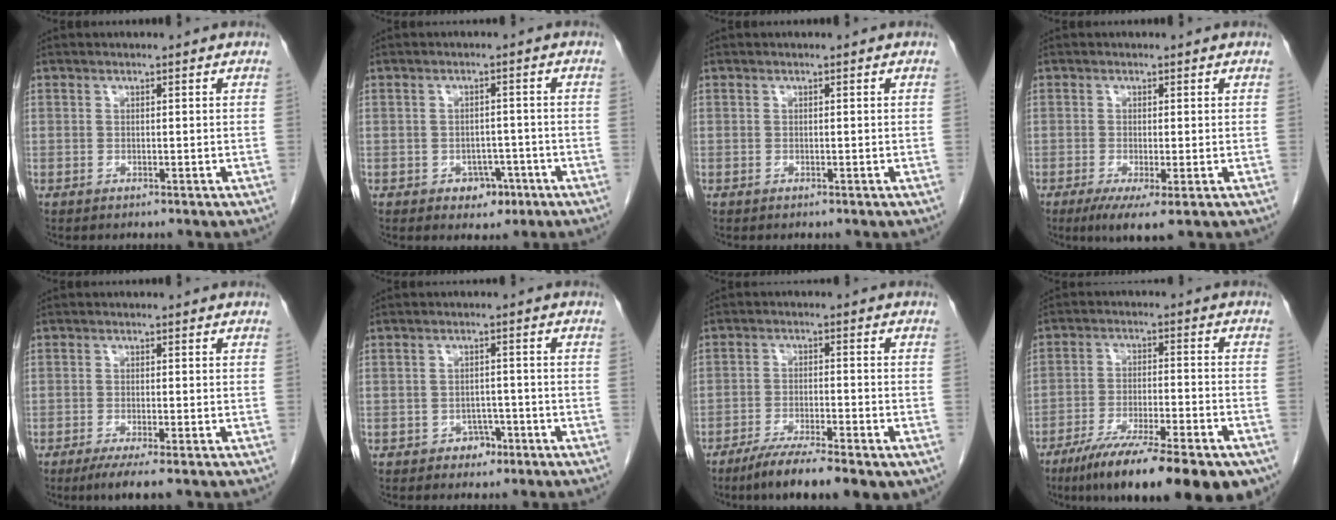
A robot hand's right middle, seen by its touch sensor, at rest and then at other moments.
{"total": 3.5, "force": [-1.8, 2.6, 1.6], "torque": [-0.012, 0.008, -0.018]}
{"total": 0.0}
{"total": 4.9, "force": [-2.2, 0.8, 4.3], "torque": [-0.069, -0.014, -0.033]}
{"total": 4.0, "force": [-2.6, 0.2, 3.0], "torque": [-0.049, -0.013, -0.045]}
{"total": 2.5, "force": [-1.6, 1.8, 0.8], "torque": [-0.006, 0.009, -0.019]}
{"total": 10.3, "force": [-7.1, 1.9, 7.3], "torque": [-0.113, -0.017, -0.109]}
{"total": 21.1, "force": [-15.1, 3.7, 14.3], "torque": [-0.167, -0.020, -0.228]}